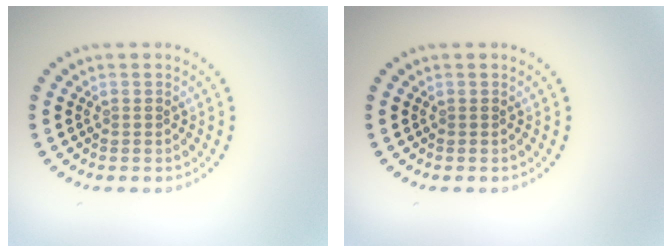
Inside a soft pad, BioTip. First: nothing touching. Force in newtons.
{"total": 0.0}